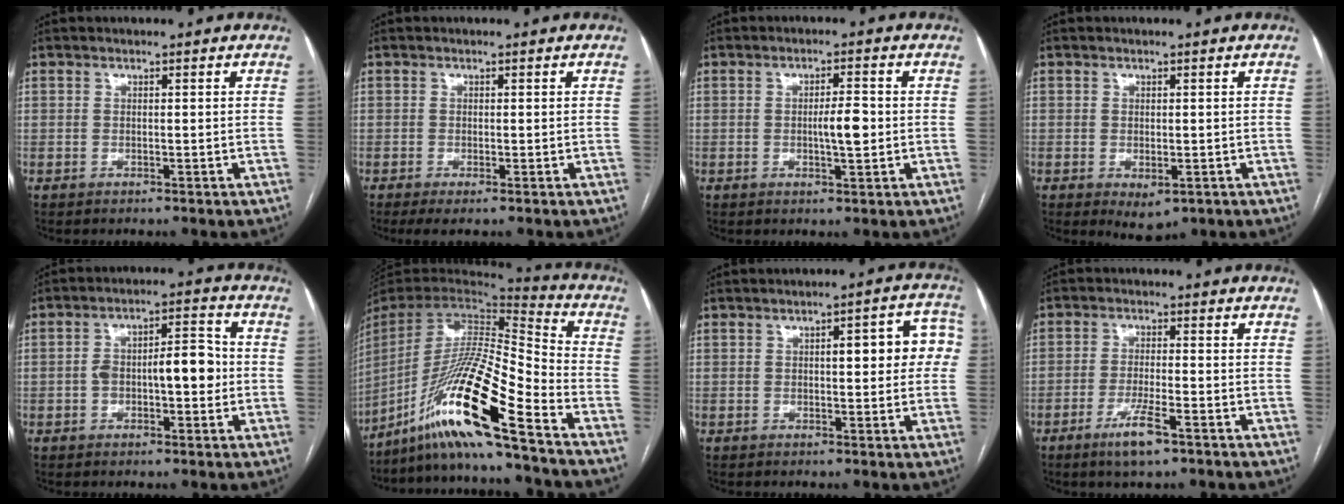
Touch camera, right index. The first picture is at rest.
{"total": 2.4, "force": [-0.9, 0.6, 2.1], "torque": [-0.037, -0.007, -0.012]}
{"total": 4.2, "force": [-0.3, 0.8, 4.1], "torque": [-0.066, 0.001, -0.003]}
{"total": 3.3, "force": [-1.2, 1.8, 2.5], "torque": [-0.033, -0.006, -0.004]}
{"total": 8.4, "force": [-0.8, 3.2, 7.7], "torque": [-0.131, 0.027, -0.011]}
{"total": 20.3, "force": [-13.7, -0.6, 15.1], "torque": [-0.321, -0.020, -0.259]}
{"total": 8.3, "force": [1.1, 2.5, 7.9], "torque": [-0.086, 0.030, 0.009]}
{"total": 5.8, "force": [-3.5, 0.7, 4.6], "torque": [-0.089, -0.008, -0.061]}